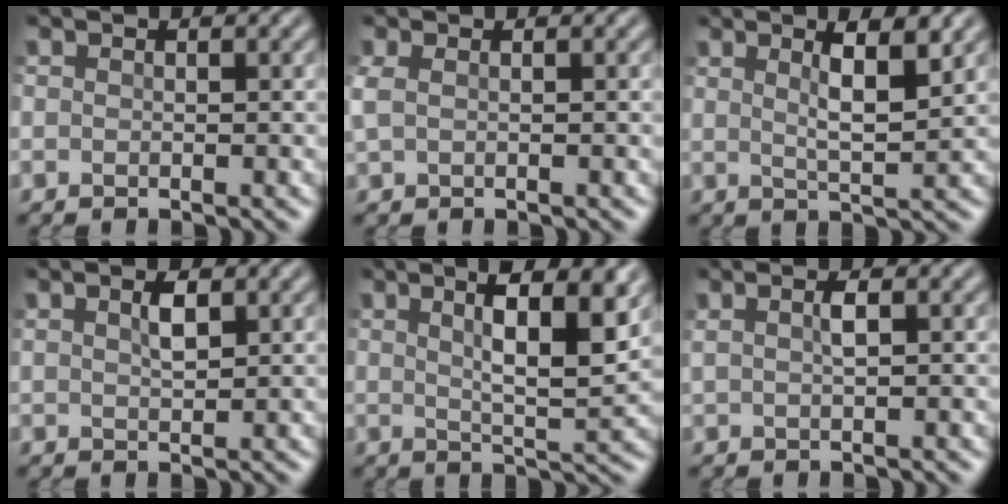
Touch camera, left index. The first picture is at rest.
{"total": 1.4, "force": [0.5, 0.7, 1.2], "torque": [-0.031, 0.002, 0.008]}
{"total": 4.5, "force": [2.0, 0.9, 3.9], "torque": [-0.064, -0.002, 0.031]}
{"total": 1.8, "force": [0.8, 0.6, 1.5], "torque": [-0.032, 0.001, 0.016]}
{"total": 7.6, "force": [3.0, 1.9, 6.8], "torque": [-0.097, 0.005, 0.048]}
{"total": 1.6, "force": [0.5, 0.4, 1.5], "torque": [-0.029, 0.001, 0.008]}